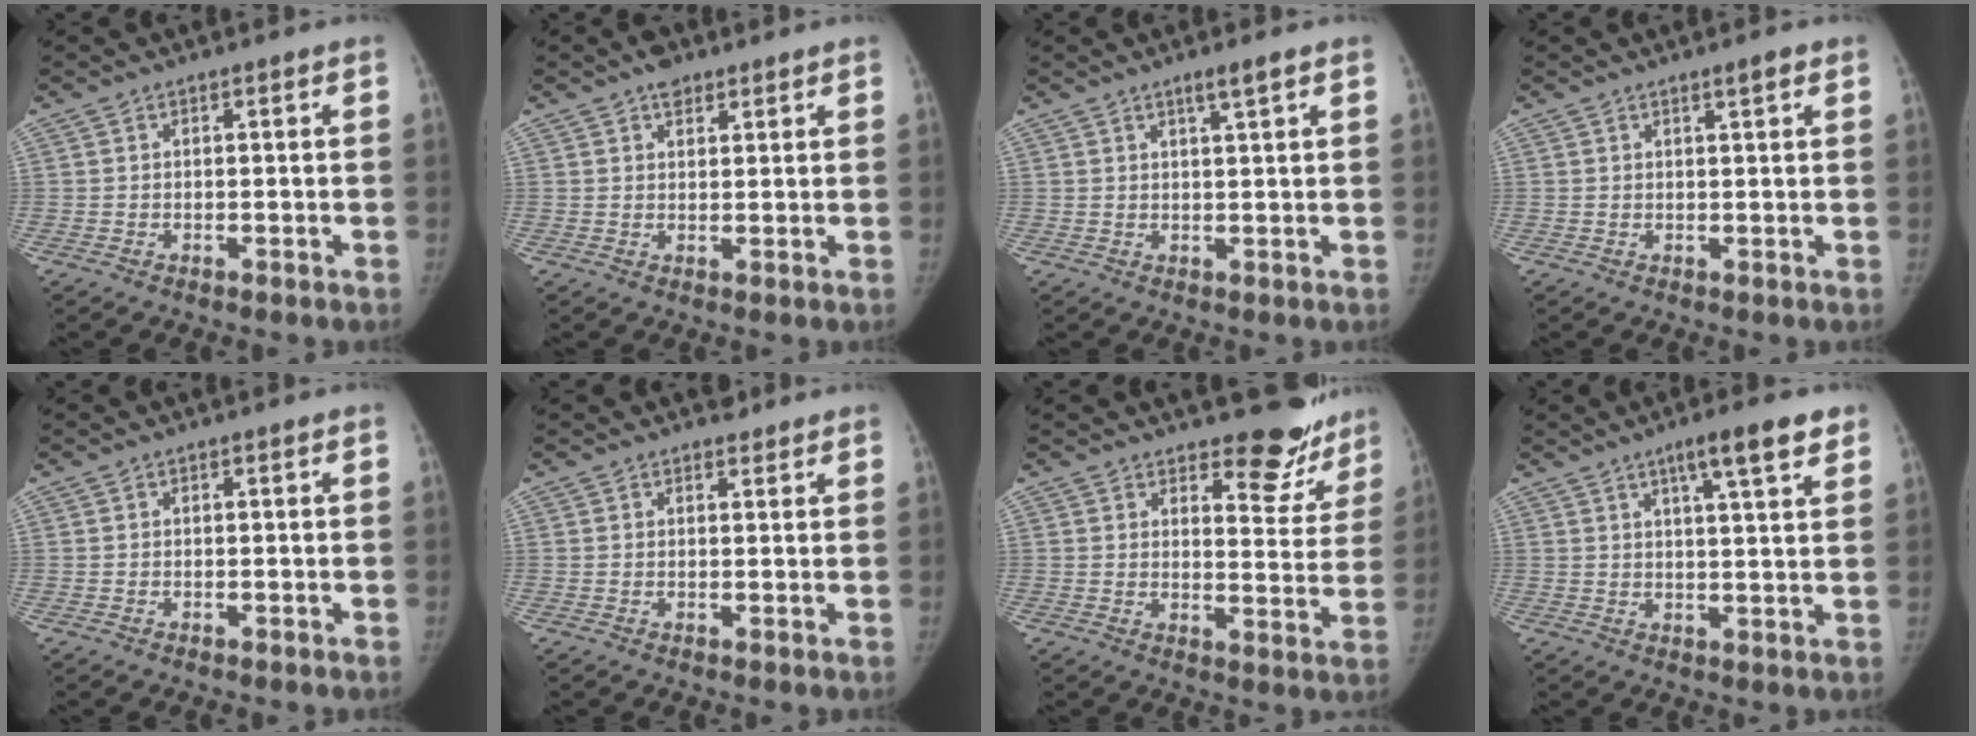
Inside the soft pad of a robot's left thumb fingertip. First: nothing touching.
{"total": 3.6, "force": [2.4, 2.1, 1.7], "torque": [-0.009, -0.010, 0.036]}
{"total": 2.6, "force": [1.6, 0.0, 2.1], "torque": [-0.038, -0.010, 0.029]}
{"total": 1.8, "force": [1.1, 0.2, 1.3], "torque": [-0.020, -0.006, 0.017]}
{"total": 0.0}
{"total": 1.7, "force": [1.4, 0.9, 0.1], "torque": [0.010, -0.009, 0.015]}
{"total": 11.2, "force": [9.6, 4.5, 3.8], "torque": [-0.002, -0.082, 0.112]}
{"total": 8.6, "force": [5.2, 1.4, 6.7], "torque": [-0.090, -0.020, 0.074]}